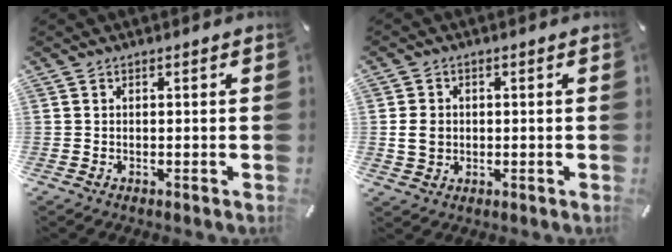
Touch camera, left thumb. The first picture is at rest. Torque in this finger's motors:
{"motor_torque": [-0.12, 0.19, 0.20, -0.23, 0.00]}